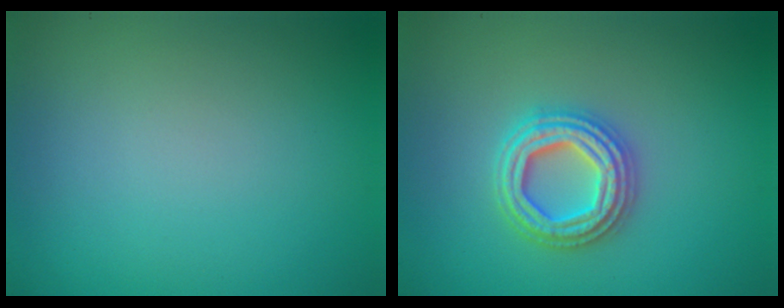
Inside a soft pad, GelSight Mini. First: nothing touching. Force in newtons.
{"total": 4.7, "press": 4.6, "slide": 0.7}